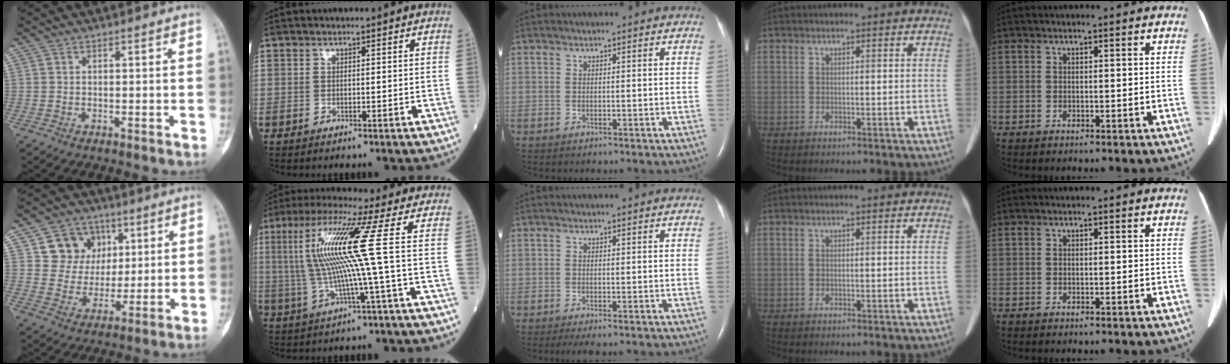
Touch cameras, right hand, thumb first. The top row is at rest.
{"thumb": {"total": 11.4, "force": [4.4, 10.0, 3.5], "torque": [-0.012, -0.008, 0.075]}, "index": {"total": 11.6, "force": [1.5, -1.7, 11.4], "torque": [-0.231, 0.015, 0.026]}, "middle": {"total": 1.5, "force": [-0.9, 0.1, 1.2], "torque": [-0.027, -0.008, -0.016]}}